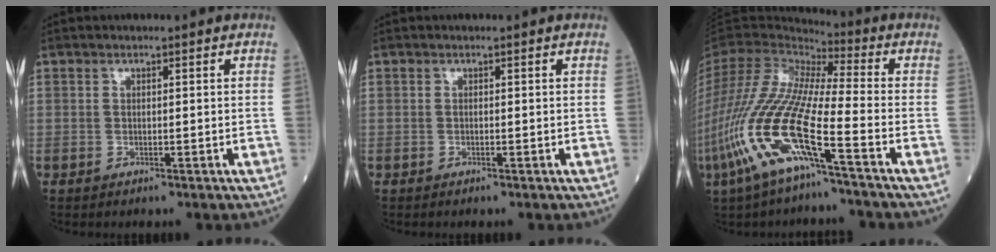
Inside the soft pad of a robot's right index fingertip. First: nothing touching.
{"total": 0.0}
{"total": 17.1, "force": [-7.5, 1.8, 15.2], "torque": [-0.336, -0.029, -0.150]}